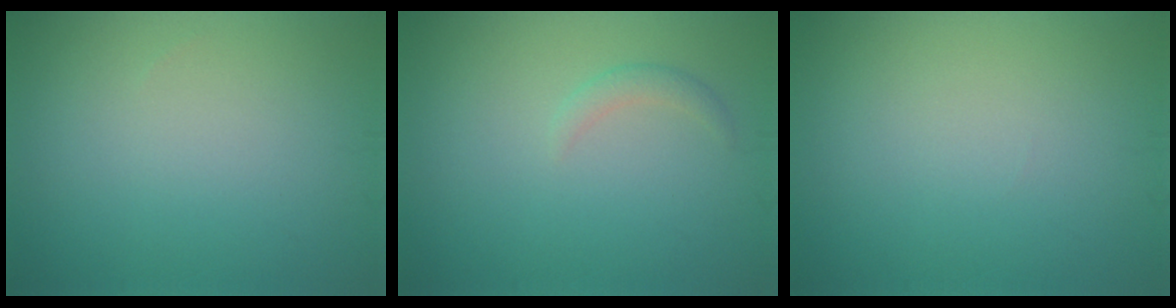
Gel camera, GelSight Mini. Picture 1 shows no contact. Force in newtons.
{"total": 1.1, "press": 1.1, "slide": 0.1}
{"total": 0.0}